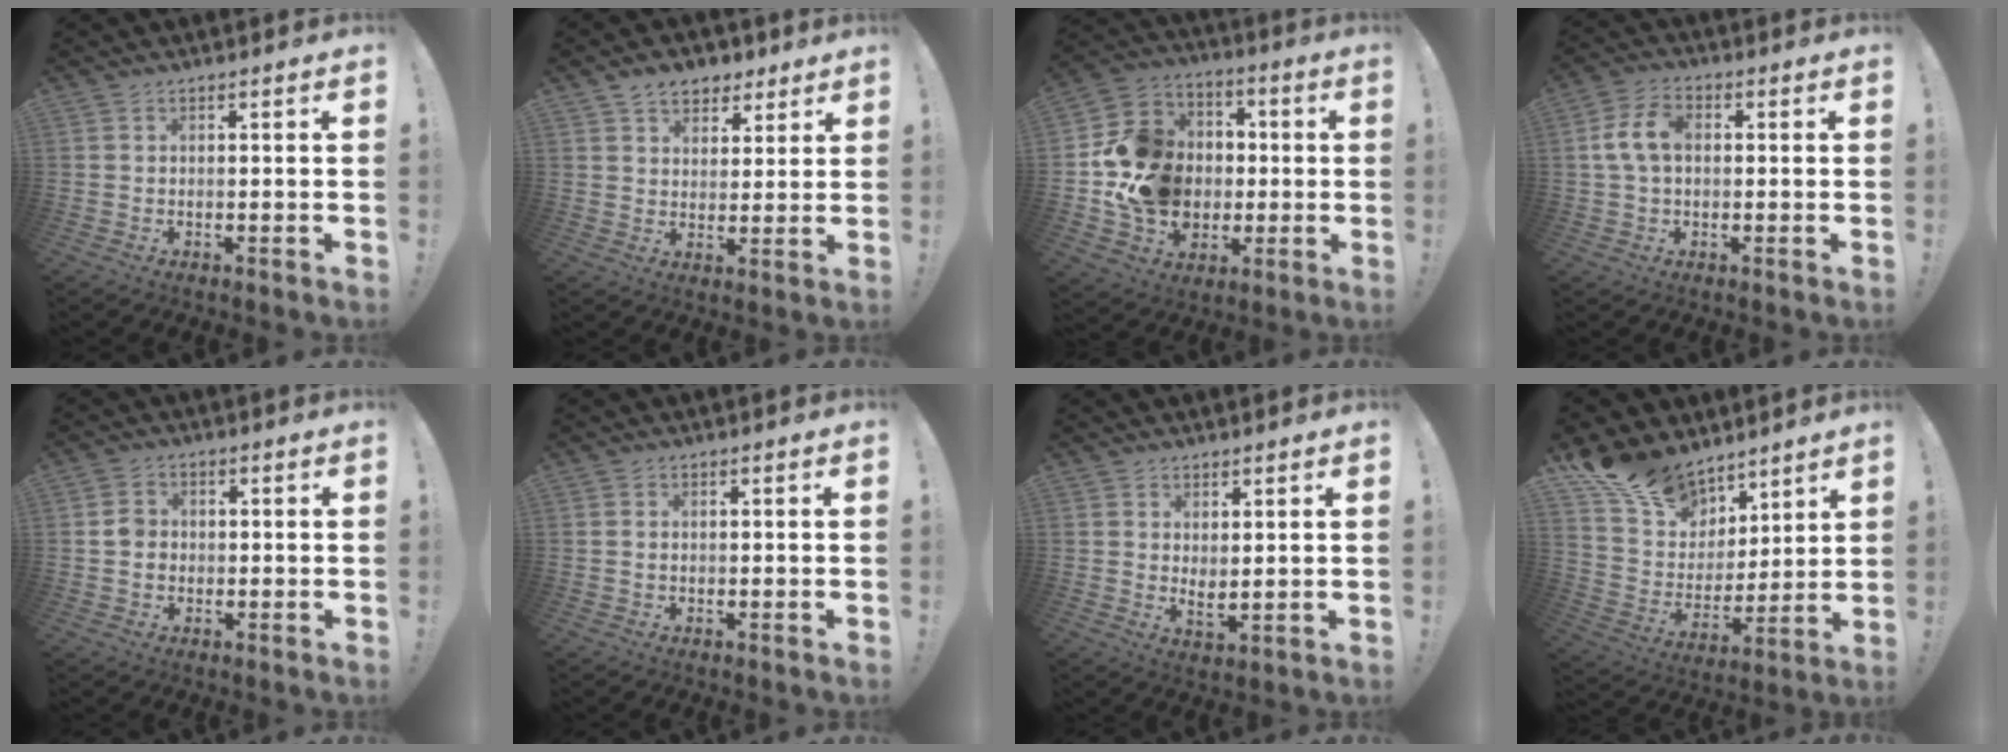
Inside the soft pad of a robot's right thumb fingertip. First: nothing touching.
{"total": 7.9, "force": [5.1, 5.5, 2.5], "torque": [-0.030, -0.027, 0.098]}
{"total": 17.2, "force": [-1.7, 15.6, 6.9], "torque": [-0.086, 0.028, -0.006]}
{"total": 8.9, "force": [0.8, 5.8, 6.7], "torque": [-0.140, 0.013, 0.017]}
{"total": 4.3, "force": [-0.5, 3.7, 2.1], "torque": [-0.028, 0.009, -0.008]}
{"total": 0.6, "force": [0.1, 0.4, 0.3], "torque": [-0.013, 0.005, 0.002]}
{"total": 3.5, "force": [2.3, 1.2, 2.4], "torque": [-0.036, -0.019, 0.042]}
{"total": 16.2, "force": [11.3, 10.4, 5.1], "torque": [-0.099, -0.075, 0.222]}